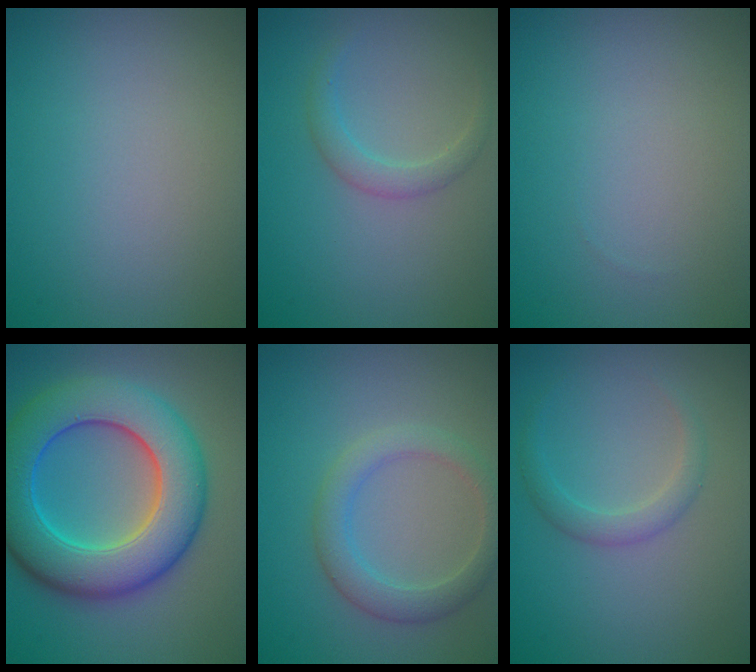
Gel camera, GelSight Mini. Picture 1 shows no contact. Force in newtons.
{"total": 1.7, "press": 1.7, "slide": 0.2}
{"total": 0.0}
{"total": 10.8, "press": 10.8, "slide": 0.1}
{"total": 3.2, "press": 3.2, "slide": 0.1}
{"total": 1.8, "press": 1.8, "slide": 0.1}